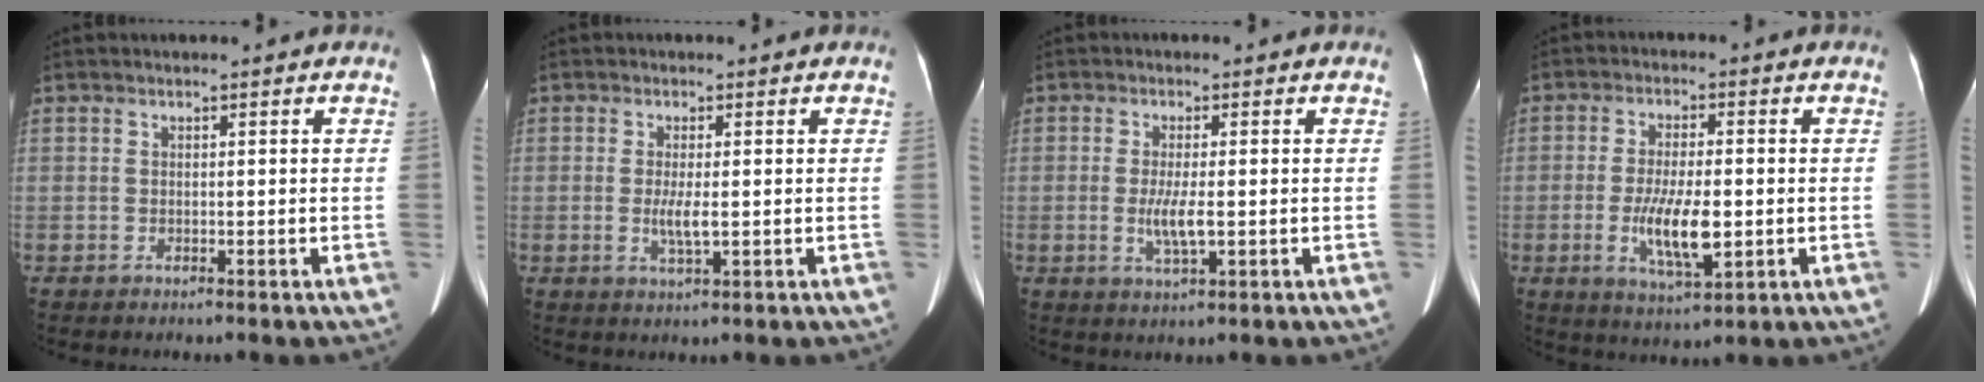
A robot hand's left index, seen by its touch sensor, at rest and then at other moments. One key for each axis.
{"total": 3.0, "fx": -0.3, "fy": 0.5, "fz": 2.9, "tx": -0.061, "ty": -0.006, "tz": -0.003}
{"total": 4.0, "fx": -0.6, "fy": 0.7, "fz": 3.9, "tx": -0.082, "ty": -0.007, "tz": -0.009}
{"total": 8.4, "fx": -1.7, "fy": 2.2, "fz": 7.9, "tx": -0.153, "ty": -0.012, "tz": -0.026}